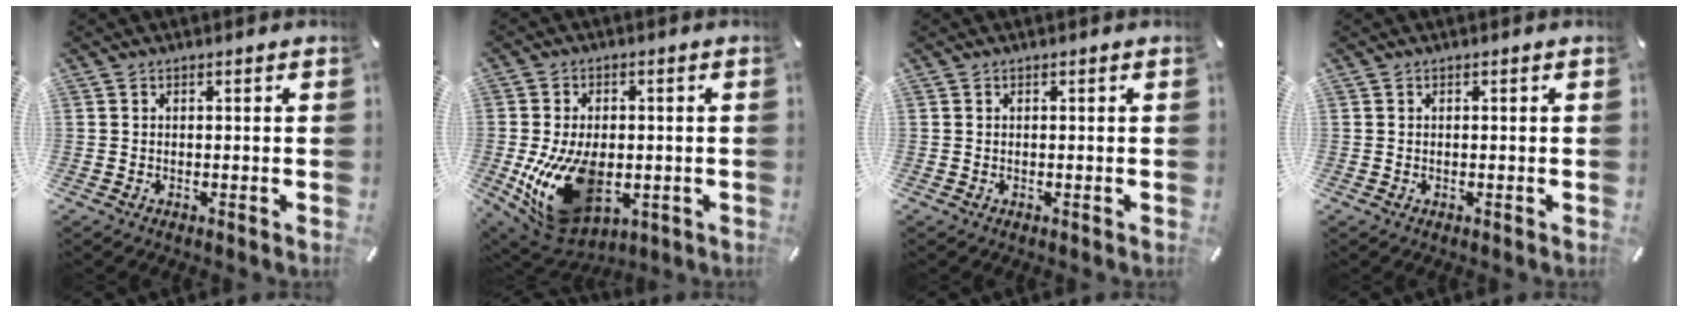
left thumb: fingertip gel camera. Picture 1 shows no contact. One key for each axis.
{"total": 19.6, "fx": -3.6, "fy": 12.5, "fz": 14.7, "tx": -0.284, "ty": 0.000, "tz": -0.042}
{"total": 0.0}
{"total": 0.0}